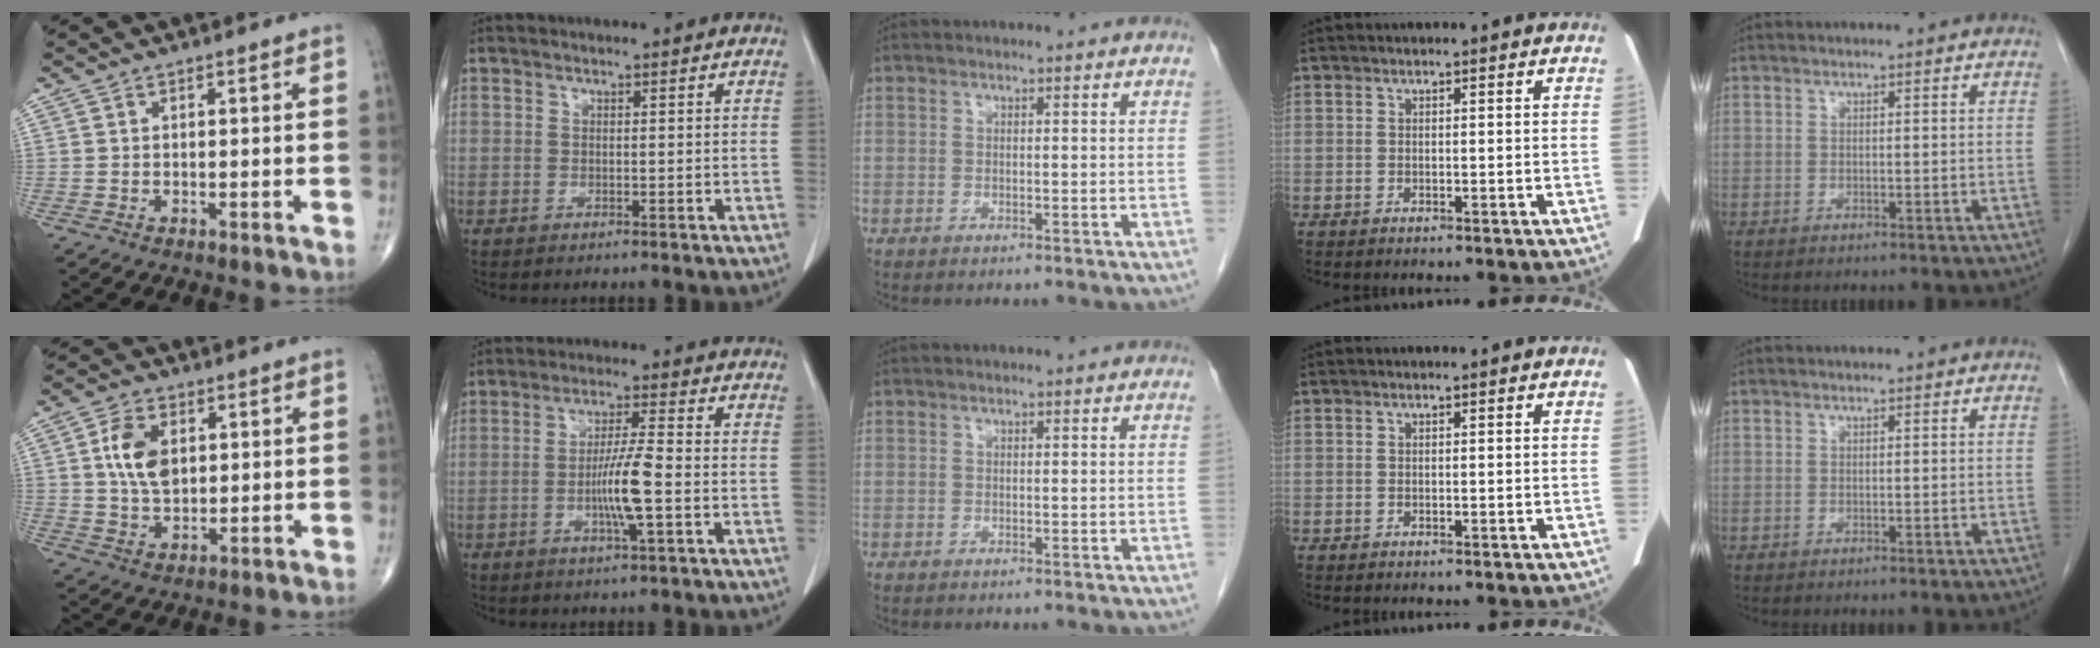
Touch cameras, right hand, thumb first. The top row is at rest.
{"thumb": {"total": 8.4, "force": [1.8, 5.3, 6.2], "torque": [-0.108, -0.006, 0.036]}, "index": {"total": 6.9, "force": [-1.7, -0.1, 6.7], "torque": [-0.127, -0.004, -0.033]}}